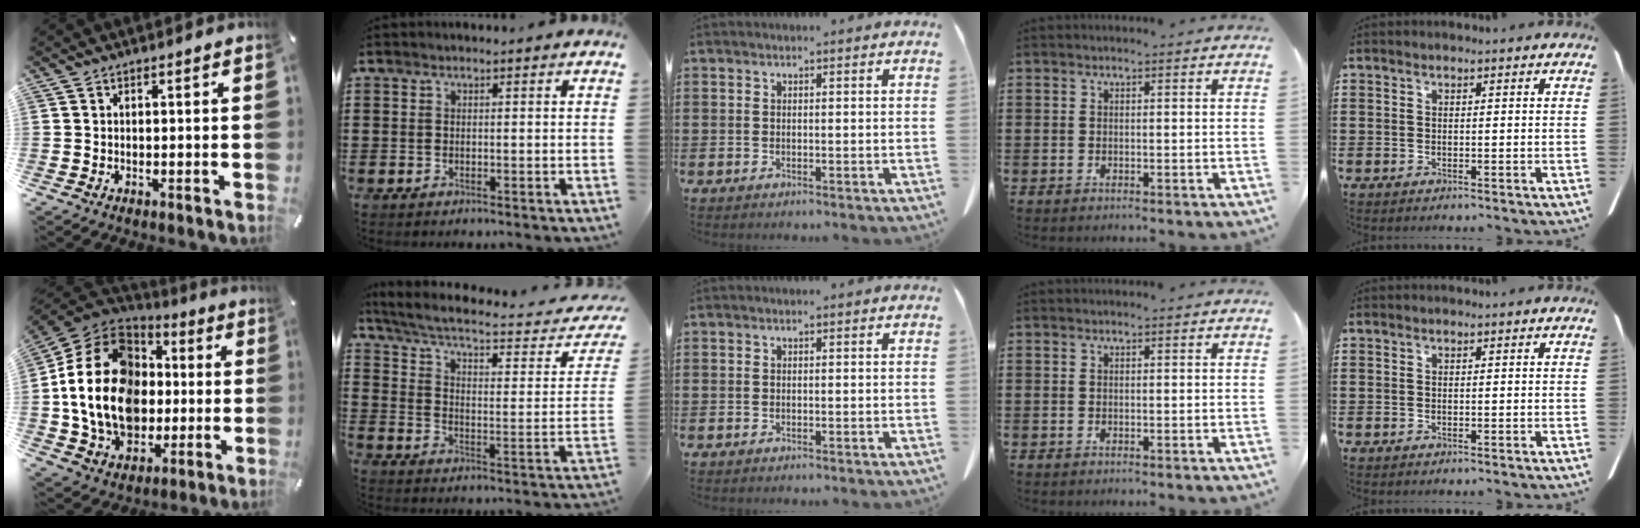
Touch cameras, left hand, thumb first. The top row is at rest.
{"thumb": {"total": 22.6, "force": [-1.3, 17.6, 14.2], "torque": [-0.296, 0.015, -0.014]}, "index": {"total": 5.4, "force": [4.2, 0.6, 3.3], "torque": [-0.085, -0.038, 0.066]}}